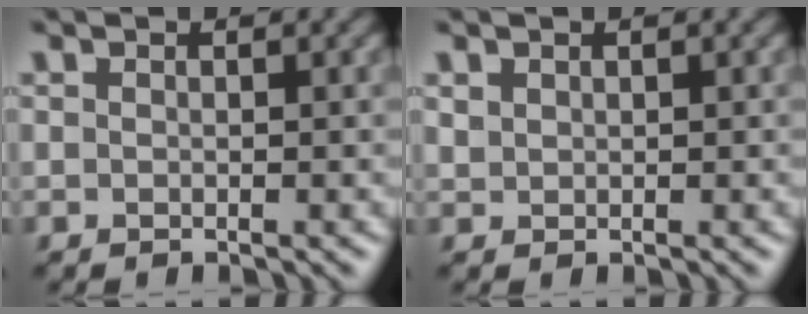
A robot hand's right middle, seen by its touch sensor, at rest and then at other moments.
{"total": 0.8, "force": [0.6, 0.5, 0.2], "torque": [-0.006, -0.002, 0.016]}